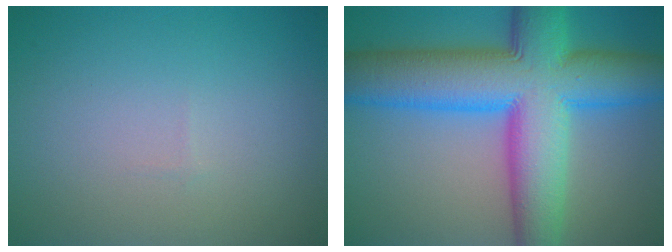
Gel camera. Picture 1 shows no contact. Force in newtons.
{"total": 14.3, "press": 14.3, "slide": 0.3}